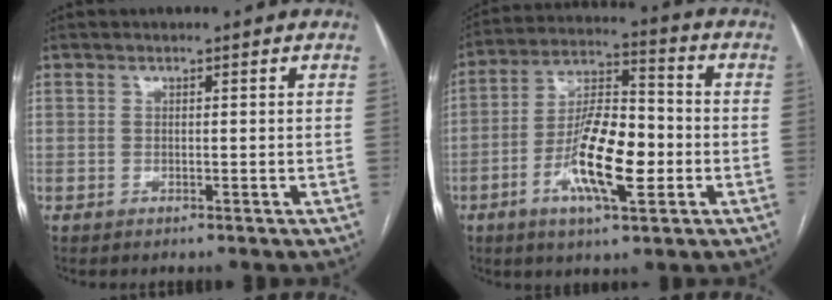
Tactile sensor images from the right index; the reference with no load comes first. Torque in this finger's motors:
{"motor_torque": [0.67, -0.06, 0.40, 0.21]}